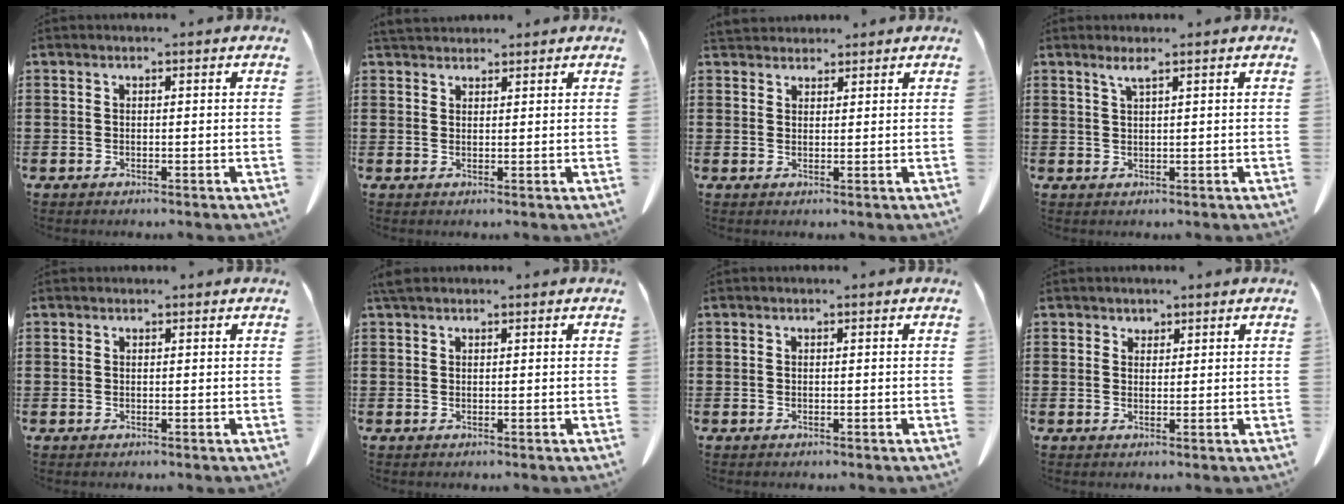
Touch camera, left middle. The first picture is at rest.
{"total": 2.1, "force": [2.0, 0.7, 0.3], "torque": [-0.012, 0.000, 0.042]}
{"total": 2.4, "force": [2.3, 0.7, 0.1], "torque": [-0.010, -0.003, 0.046]}
{"total": 1.4, "force": [1.0, -0.1, 1.1], "torque": [-0.024, -0.004, 0.019]}
{"total": 0.0}
{"total": 1.3, "force": [1.0, 0.3, 0.7], "torque": [-0.018, 0.001, 0.021]}
{"total": 0.0}
{"total": 1.4, "force": [1.2, 0.6, 0.0], "torque": [-0.004, 0.001, 0.026]}